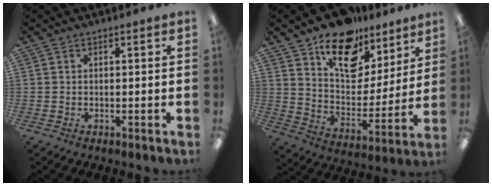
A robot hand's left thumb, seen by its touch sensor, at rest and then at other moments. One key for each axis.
{"total": 16.6, "fx": 12.0, "fy": 9.1, "fz": 6.9, "tx": -0.114, "ty": -0.081, "tz": 0.216}